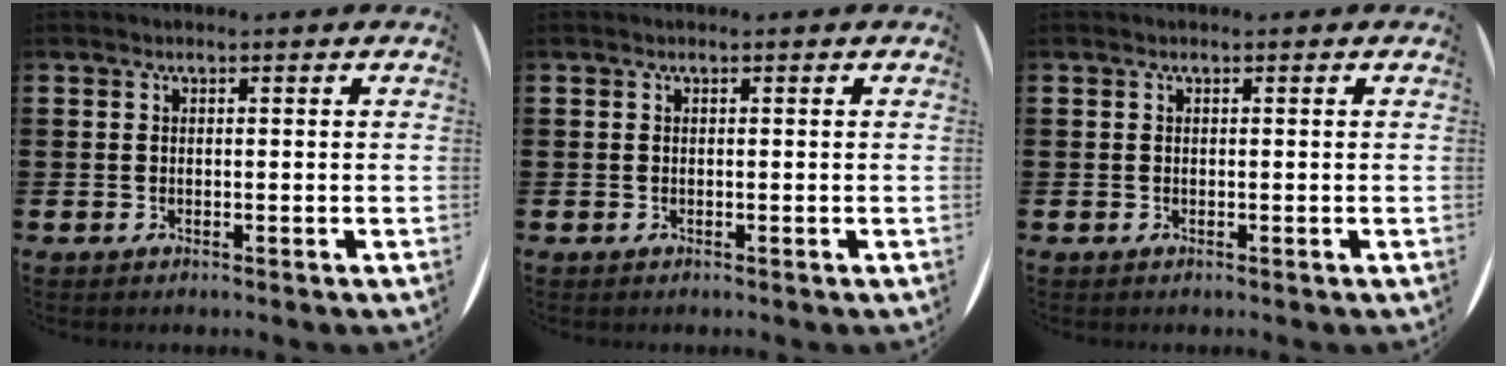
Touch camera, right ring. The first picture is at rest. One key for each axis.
{"total": 0.0}
{"total": 0.0}